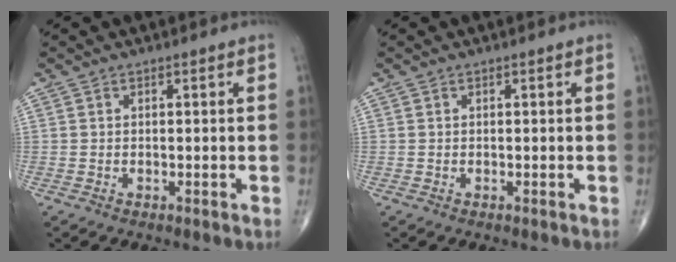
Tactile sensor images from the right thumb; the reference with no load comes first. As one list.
[{"total": 0.0}]